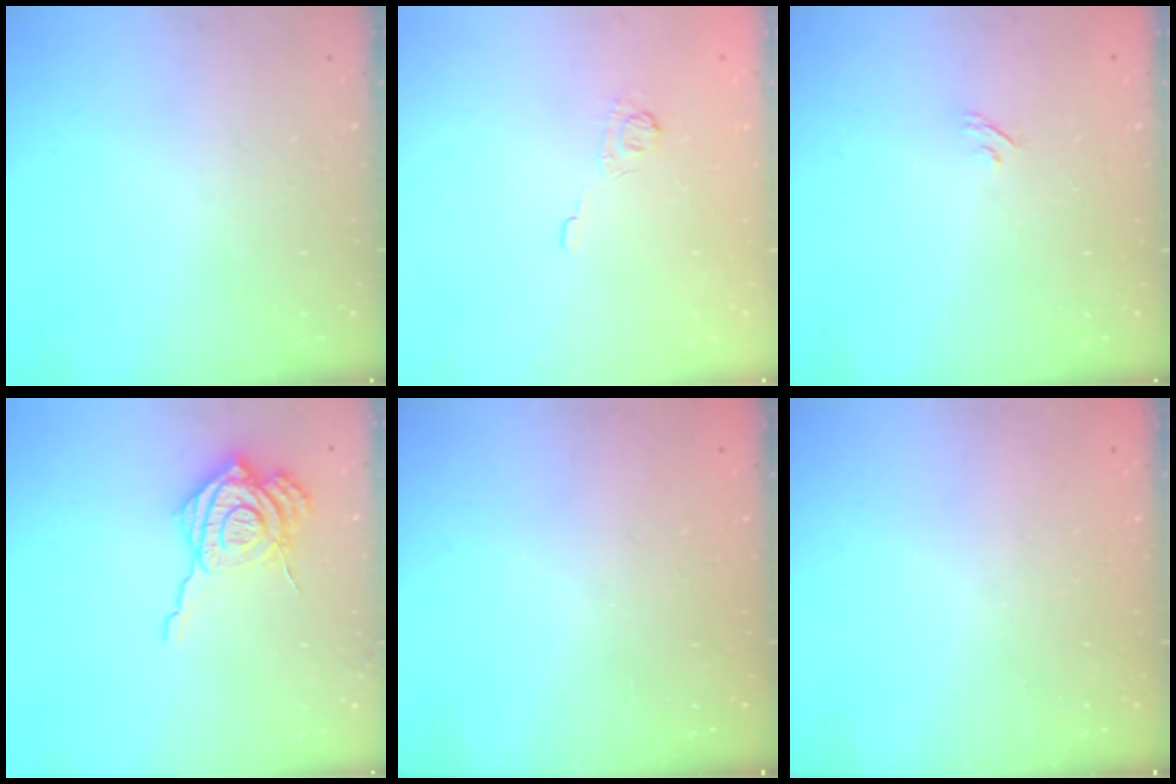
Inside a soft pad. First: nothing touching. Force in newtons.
{"total": 2.5, "press": 2.1, "slide": 1.4}
{"total": 2.2, "press": 1.9, "slide": 1.1}
{"total": 15.0, "press": 14.8, "slide": 1.8}
{"total": 2.4, "press": 2.3, "slide": 0.8}
{"total": 2.4, "press": 2.3, "slide": 0.8}